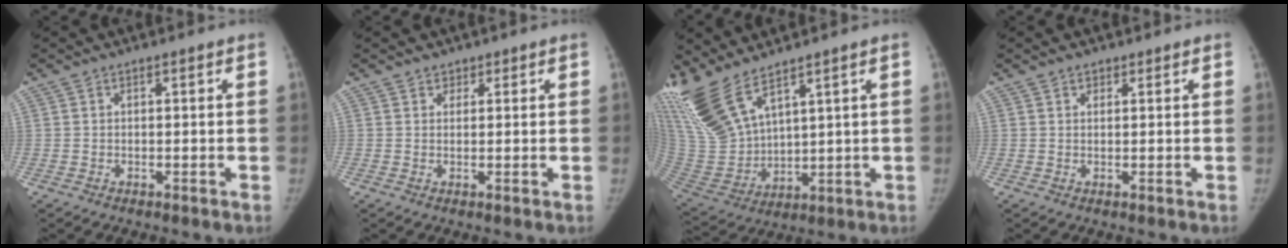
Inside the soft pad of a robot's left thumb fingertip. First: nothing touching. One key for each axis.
{"total": 1.4, "fx": 1.1, "fy": 0.9, "fz": -0.1, "tx": 0.016, "ty": -0.006, "tz": 0.014}
{"total": 14.2, "fx": 10.5, "fy": 4.5, "fz": 8.5, "tx": -0.180, "ty": -0.052, "tz": 0.231}
{"total": 1.2, "fx": 1.0, "fy": 0.6, "fz": 0.2, "tx": 0.002, "ty": -0.006, "tz": 0.017}